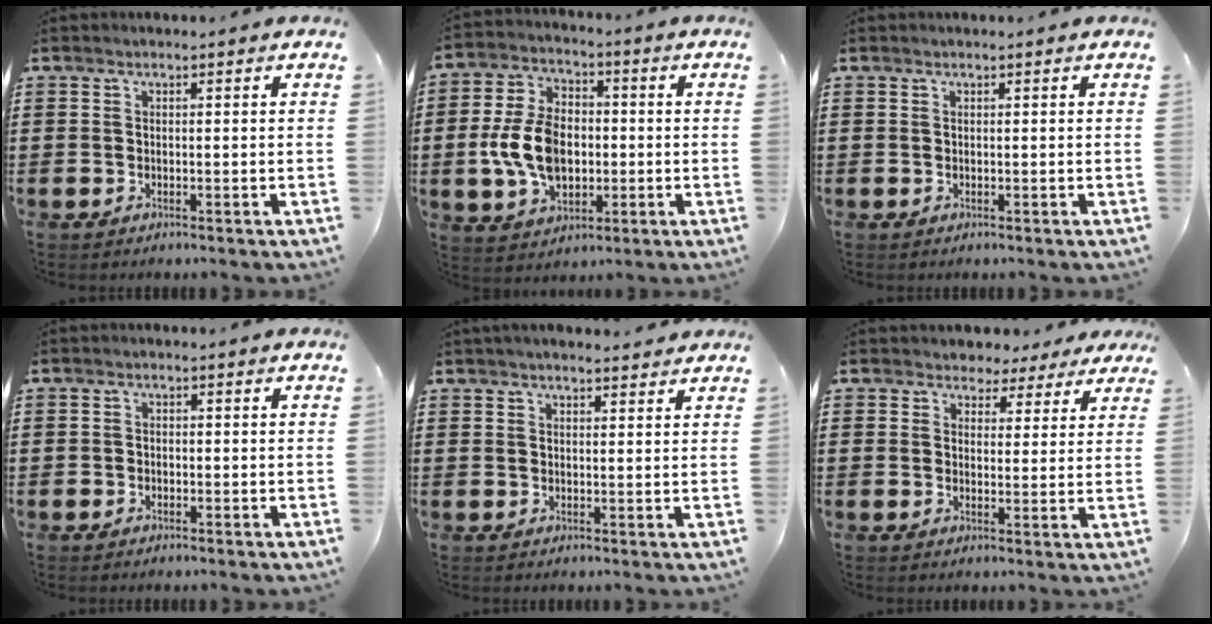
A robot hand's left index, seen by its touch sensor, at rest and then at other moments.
{"total": 10.5, "force": [-1.0, 7.1, 7.7], "torque": [-0.181, 0.012, -0.022]}
{"total": 0.0}
{"total": 0.8, "force": [-0.5, 0.6, 0.2], "torque": [-0.006, -0.001, -0.011]}
{"total": 2.1, "force": [2.0, 0.2, 0.6], "torque": [-0.016, 0.000, 0.039]}
{"total": 3.6, "force": [2.9, 2.1, 0.3], "torque": [-0.016, -0.003, 0.051]}